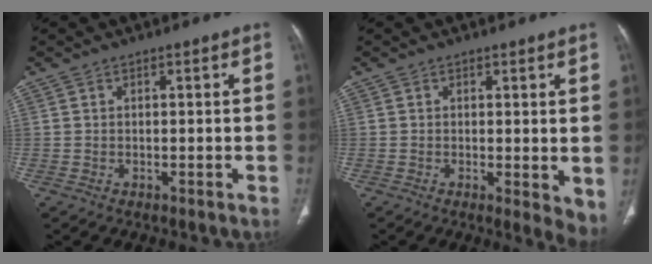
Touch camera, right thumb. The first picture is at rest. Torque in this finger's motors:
{"motor_torque": [-0.12, 0.21, -0.03, 0.05, 0.03]}